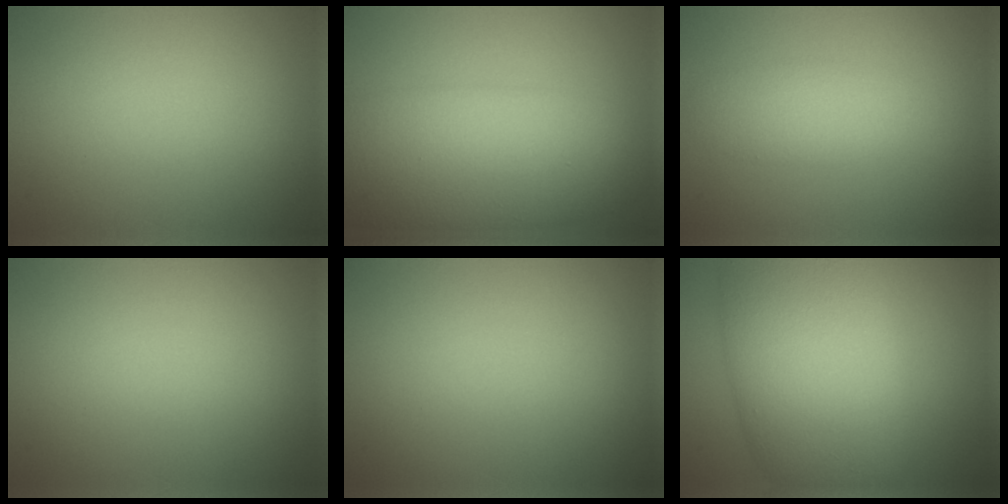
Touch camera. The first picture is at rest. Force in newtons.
{"total": 10.6, "press": 10.6, "slide": 0.2}
{"total": 2.7, "press": 2.7, "slide": 0.1}
{"total": 0.0}
{"total": 0.0}
{"total": 12.2, "press": 12.1, "slide": 0.4}